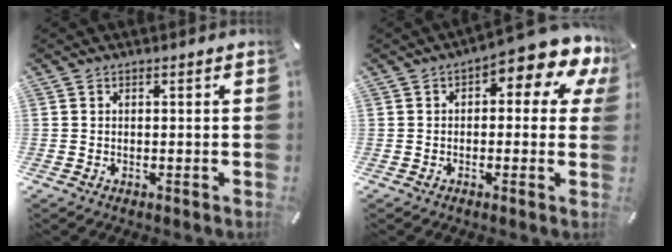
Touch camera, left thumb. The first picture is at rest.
{"total": 9.7, "force": [5.1, 3.3, 7.6], "torque": [-0.107, -0.039, 0.083]}